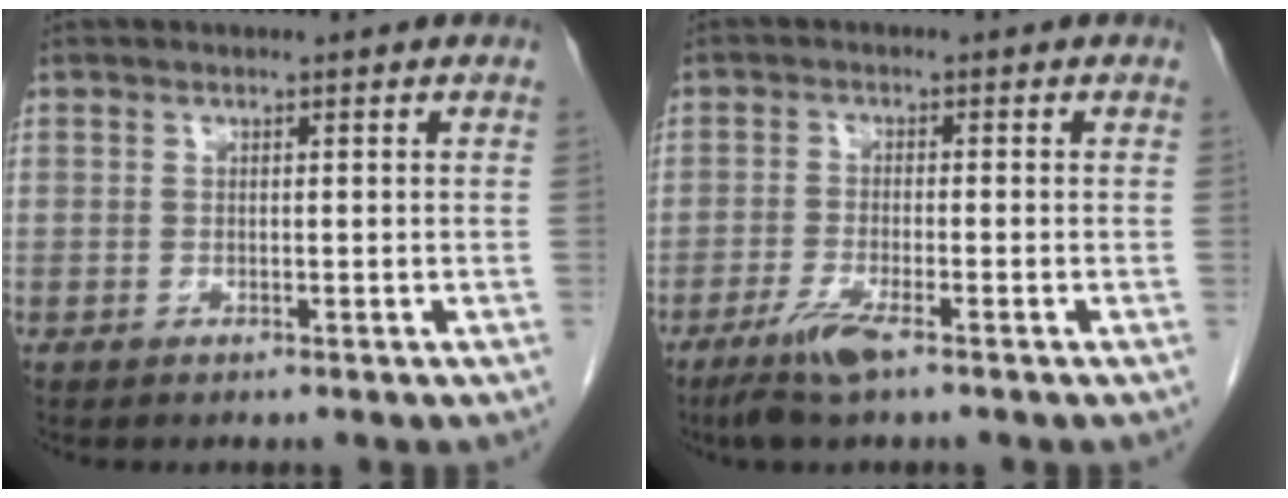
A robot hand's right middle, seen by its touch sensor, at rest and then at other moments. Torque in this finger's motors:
{"motor_torque": [0.11, -0.06, 0.06, 0.03]}